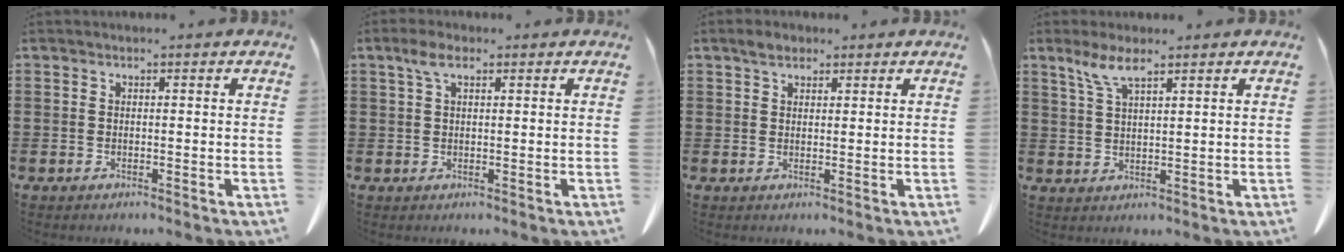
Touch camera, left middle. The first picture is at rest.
{"total": 3.1, "force": [1.5, 1.1, 2.5], "torque": [-0.056, 0.005, 0.026]}
{"total": 2.3, "force": [1.7, 1.1, 1.0], "torque": [-0.017, 0.001, 0.031]}
{"total": 4.7, "force": [3.1, 0.8, 3.4], "torque": [-0.076, 0.002, 0.056]}